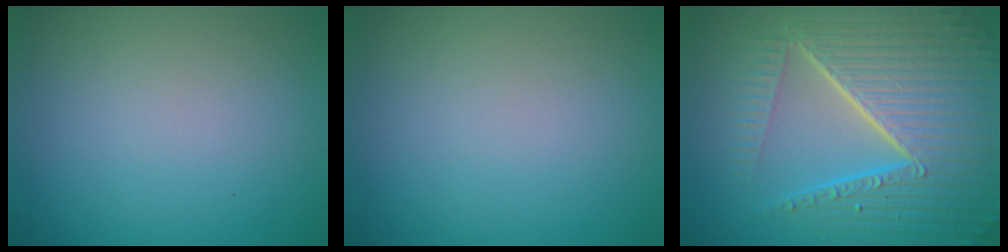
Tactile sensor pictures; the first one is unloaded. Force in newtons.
{"total": 0.0}
{"total": 10.8, "press": 6.7, "slide": 8.4}